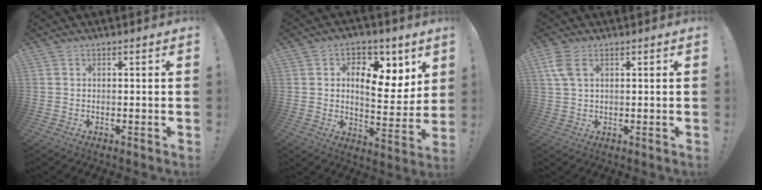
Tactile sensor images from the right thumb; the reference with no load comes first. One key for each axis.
{"total": 11.4, "fx": 4.9, "fy": 6.5, "fz": 8.0, "tx": -0.098, "ty": -0.041, "tz": 0.085}
{"total": 5.3, "fx": 2.2, "fy": 2.8, "fz": 3.9, "tx": -0.082, "ty": -0.003, "tz": 0.042}